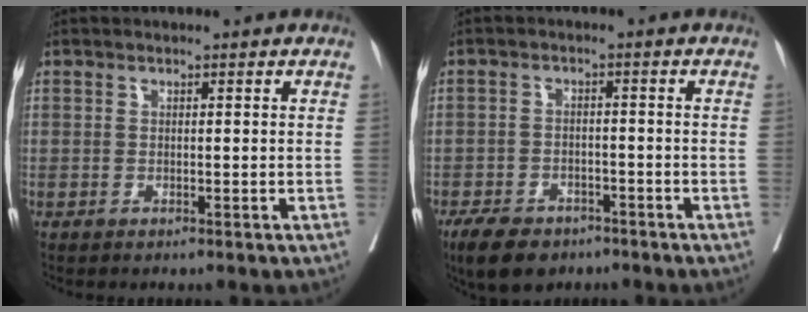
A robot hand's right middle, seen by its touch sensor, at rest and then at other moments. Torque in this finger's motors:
{"motor_torque": [0.66, -0.69, 0.08, 0.06]}